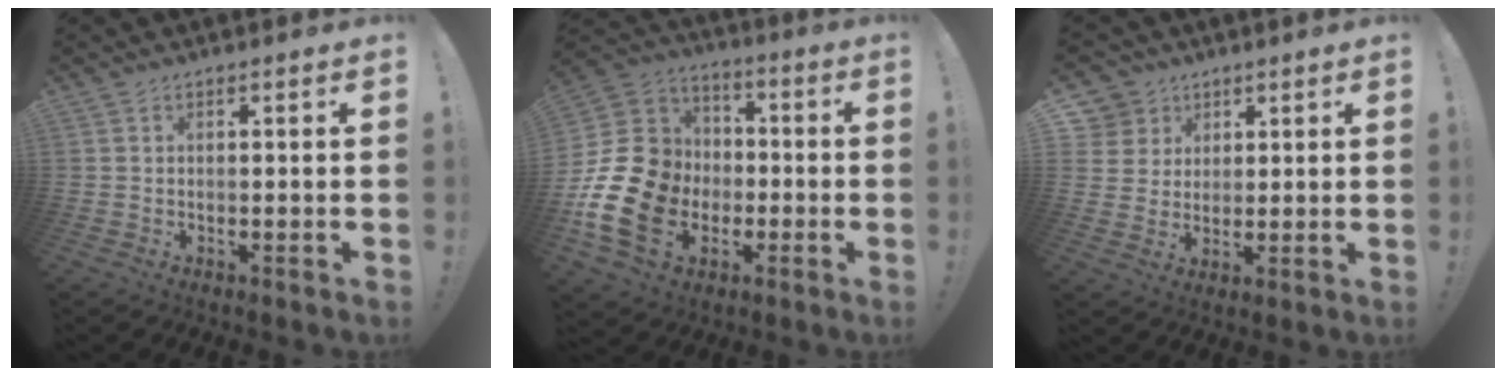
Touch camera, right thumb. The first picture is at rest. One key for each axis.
{"total": 21.8, "fx": -5.1, "fy": 17.6, "fz": 11.7, "tx": -0.222, "ty": 0.037, "tz": -0.059}
{"total": 7.0, "fx": 3.3, "fy": 6.1, "fz": 0.7, "tx": -0.013, "ty": -0.027, "tz": 0.067}